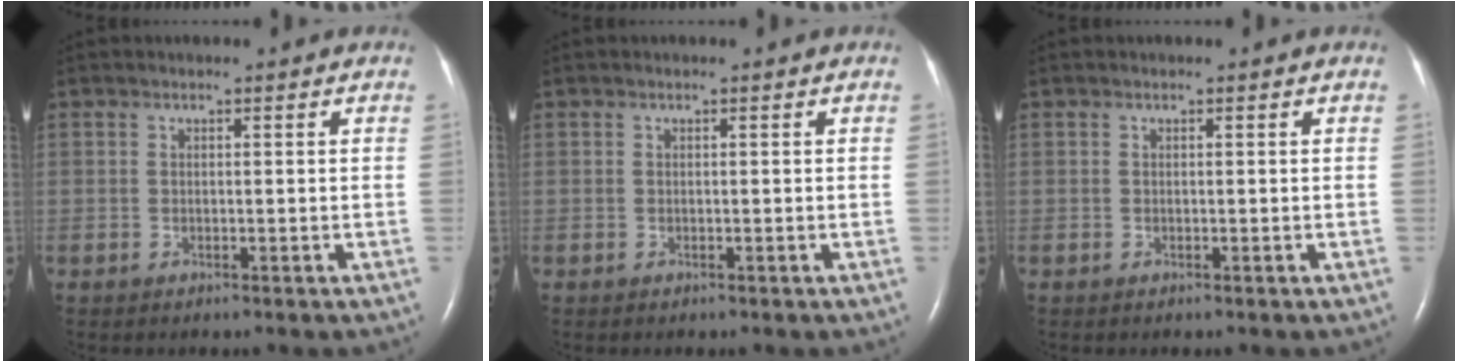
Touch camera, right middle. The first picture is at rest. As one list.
[{"total": 0.0}, {"total": 0.0}]